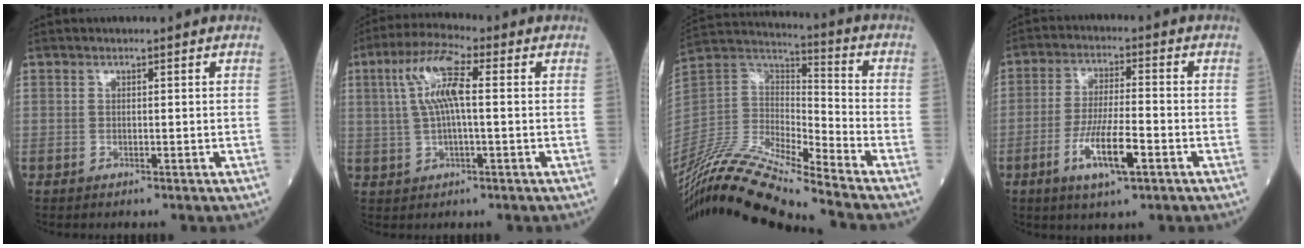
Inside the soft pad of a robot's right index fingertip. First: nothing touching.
{"total": 8.3, "force": [1.6, 1.3, 8.1], "torque": [-0.169, 0.018, 0.030]}
{"total": 20.3, "force": [-17.9, 0.2, 9.5], "torque": [-0.205, 0.001, -0.340]}
{"total": 8.8, "force": [-3.6, 1.2, 7.9], "torque": [-0.155, -0.009, -0.064]}